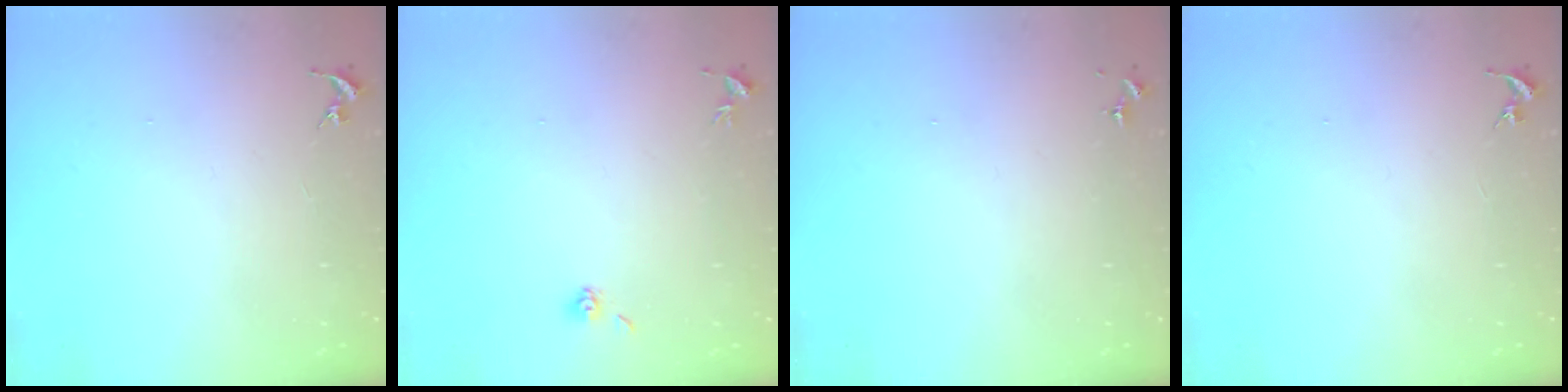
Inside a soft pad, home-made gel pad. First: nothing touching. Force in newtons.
{"total": 3.7, "press": 3.5, "slide": 1.4}
{"total": 0.0}
{"total": 0.0}